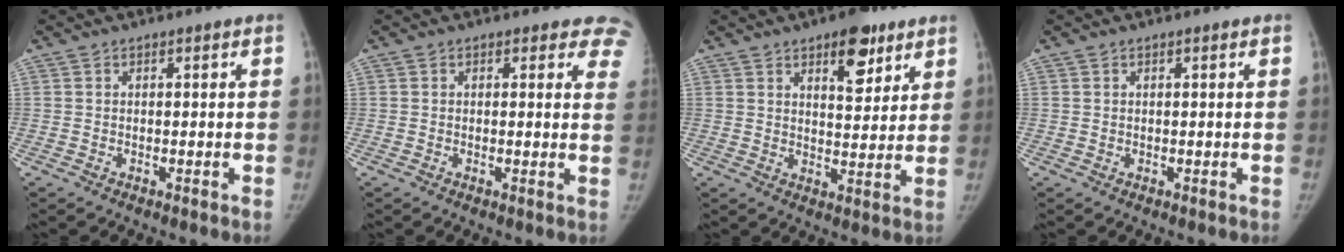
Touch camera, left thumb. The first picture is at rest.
{"total": 6.0, "force": [5.2, 2.8, 1.0], "torque": [0.038, -0.017, 0.025]}
{"total": 9.3, "force": [5.5, 4.3, 6.2], "torque": [-0.058, -0.029, 0.077]}
{"total": 0.0}